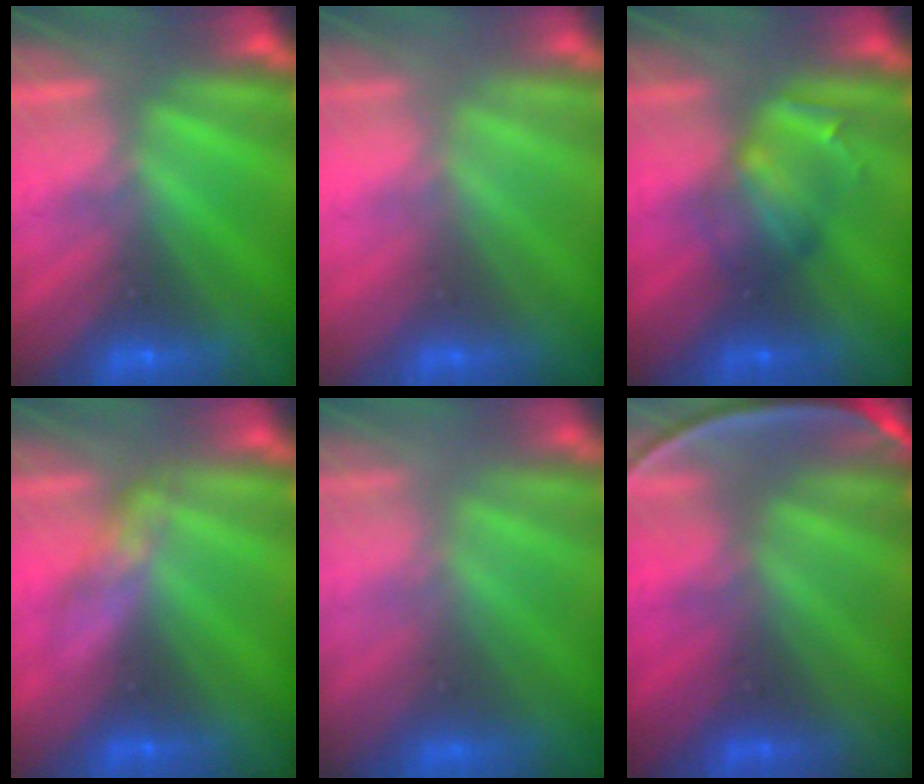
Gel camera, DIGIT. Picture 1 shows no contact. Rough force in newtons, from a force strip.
{"total": 2.5}
{"total": 2.4}
{"total": 2.7}
{"total": 7.3}
{"total": 10.0}